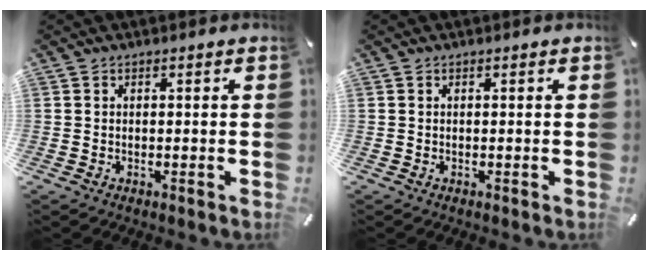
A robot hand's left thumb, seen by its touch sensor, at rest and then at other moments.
{"total": 0.0}